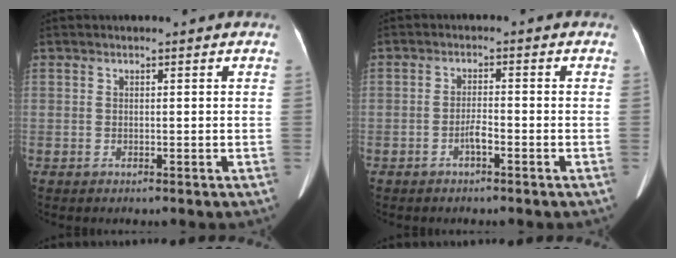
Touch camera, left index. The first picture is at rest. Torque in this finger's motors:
{"motor_torque": [-0.03, 0.08, 0.02, 0.00]}